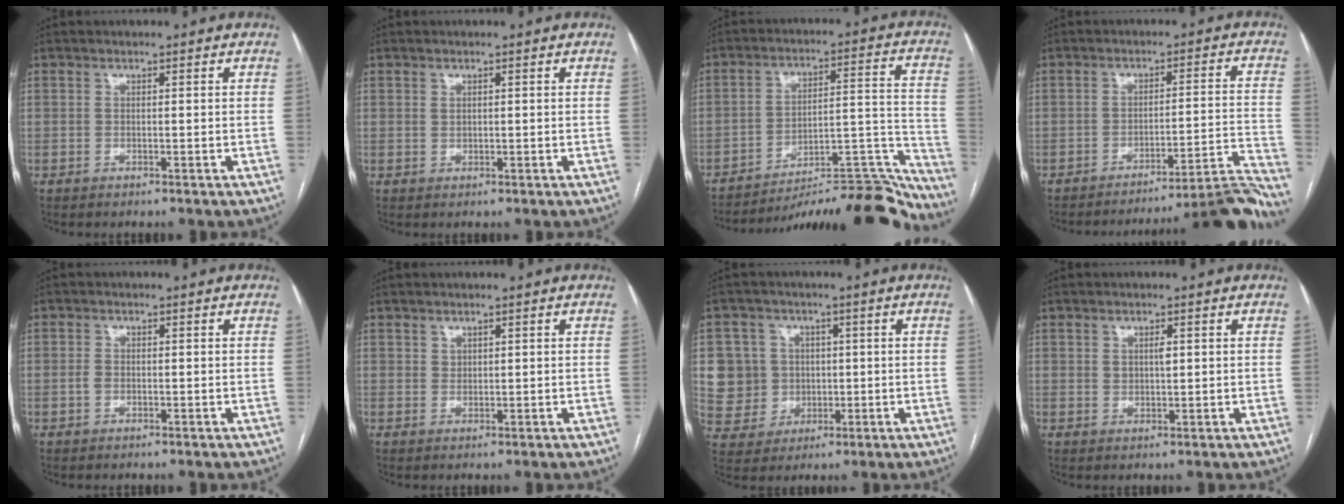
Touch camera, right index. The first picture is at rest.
{"total": 0.6, "force": [0.2, 0.5, 0.3], "torque": [-0.005, -0.001, 0.004]}
{"total": 24.5, "force": [-23.2, 2.8, 7.5], "torque": [-0.027, 0.039, -0.321]}
{"total": 18.5, "force": [-17.8, -2.1, 4.5], "torque": [0.011, 0.010, -0.227]}
{"total": 1.0, "force": [-0.2, 0.8, 0.6], "torque": [-0.012, 0.002, -0.002]}
{"total": 0.8, "force": [0.6, 0.6, 0.1], "torque": [0.006, -0.003, 0.009]}
{"total": 8.4, "force": [0.8, 8.2, 1.3], "torque": [-0.041, 0.021, 0.025]}
{"total": 1.9, "force": [0.6, 0.9, 1.6], "torque": [-0.027, -0.001, 0.012]}